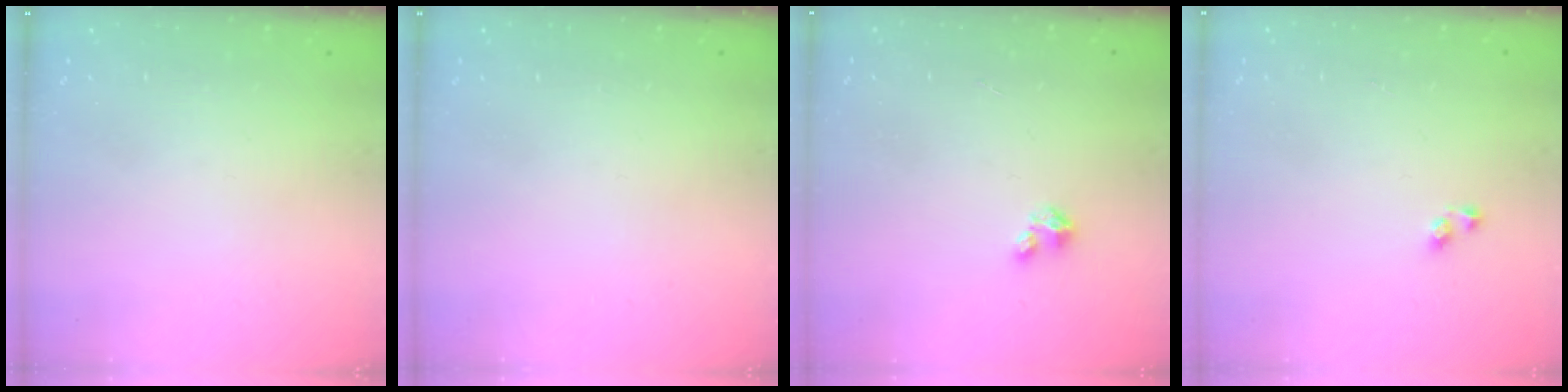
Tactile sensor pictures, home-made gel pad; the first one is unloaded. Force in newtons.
{"total": 0.0}
{"total": 1.6, "press": 1.6, "slide": 0.2}
{"total": 2.4, "press": 2.0, "slide": 1.3}